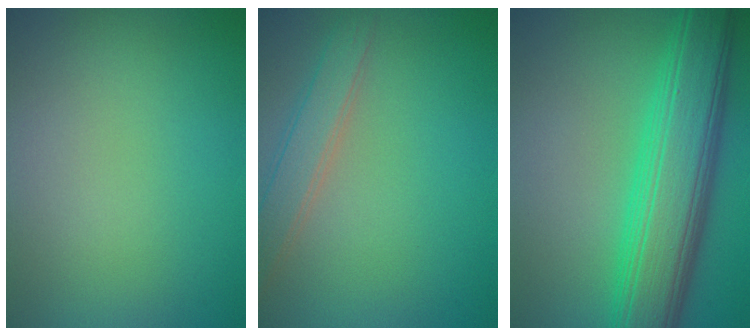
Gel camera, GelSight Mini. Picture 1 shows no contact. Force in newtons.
{"total": 2.9, "press": 2.9, "slide": 0.2}
{"total": 9.2, "press": 9.2, "slide": 0.1}